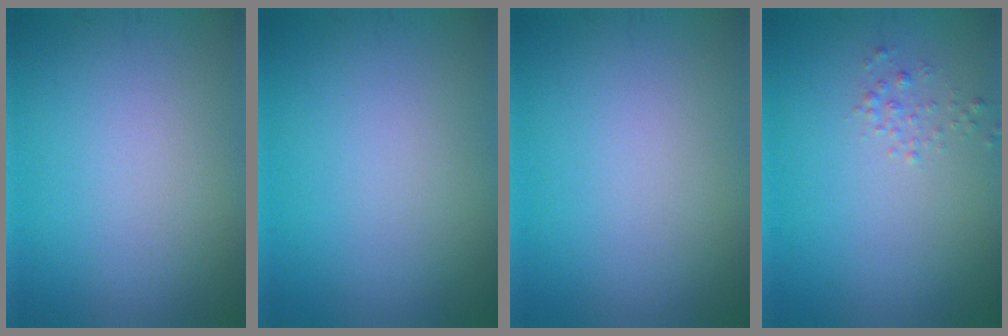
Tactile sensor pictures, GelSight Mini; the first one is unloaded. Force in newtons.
{"total": 0.0}
{"total": 0.0}
{"total": 0.9, "press": 0.9, "slide": 0.0}